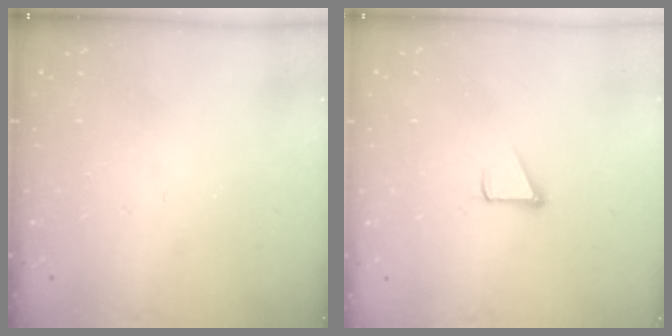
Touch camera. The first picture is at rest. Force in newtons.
{"total": 1.9, "press": 1.9, "slide": 0.1}